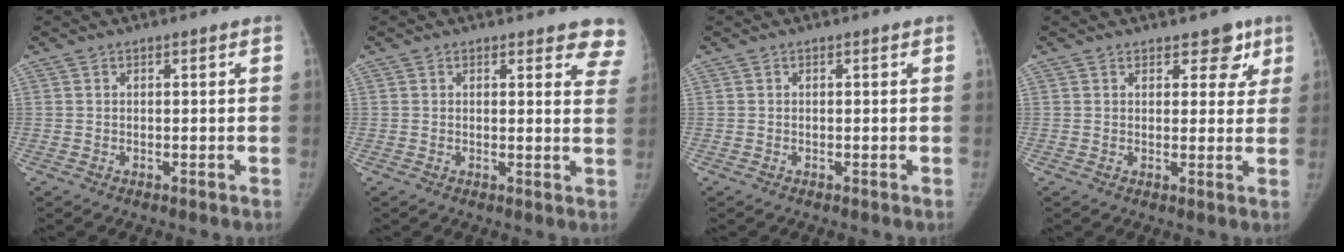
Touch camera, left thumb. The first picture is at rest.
{"total": 7.0, "force": [6.3, 2.4, 2.1], "torque": [0.022, -0.030, 0.041]}
{"total": 0.0}
{"total": 4.8, "force": [3.0, 3.0, 2.2], "torque": [0.017, -0.009, 0.034]}